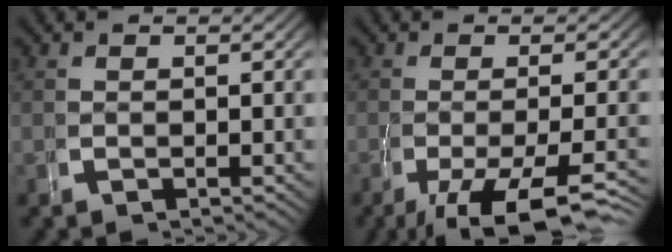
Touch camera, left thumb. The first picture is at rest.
{"total": 7.7, "force": [-4.5, 2.8, 5.6], "torque": [-0.091, -0.024, -0.048]}